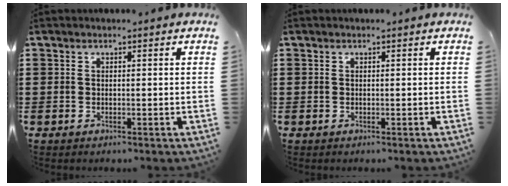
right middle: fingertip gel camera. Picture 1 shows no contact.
{"total": 0.0}